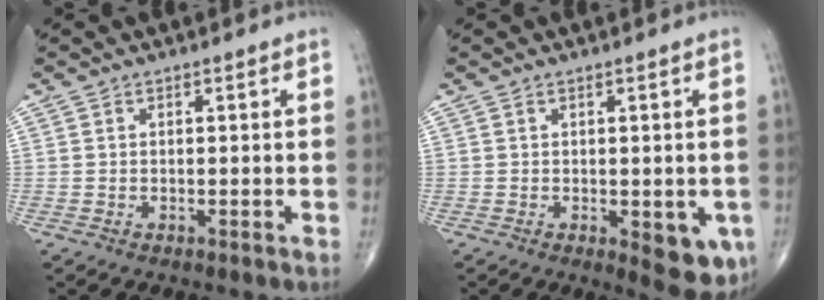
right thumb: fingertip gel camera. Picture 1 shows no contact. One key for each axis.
{"total": 8.3, "fx": -2.1, "fy": 3.3, "fz": 7.3, "tx": -0.063, "ty": -0.012, "tz": -0.020}